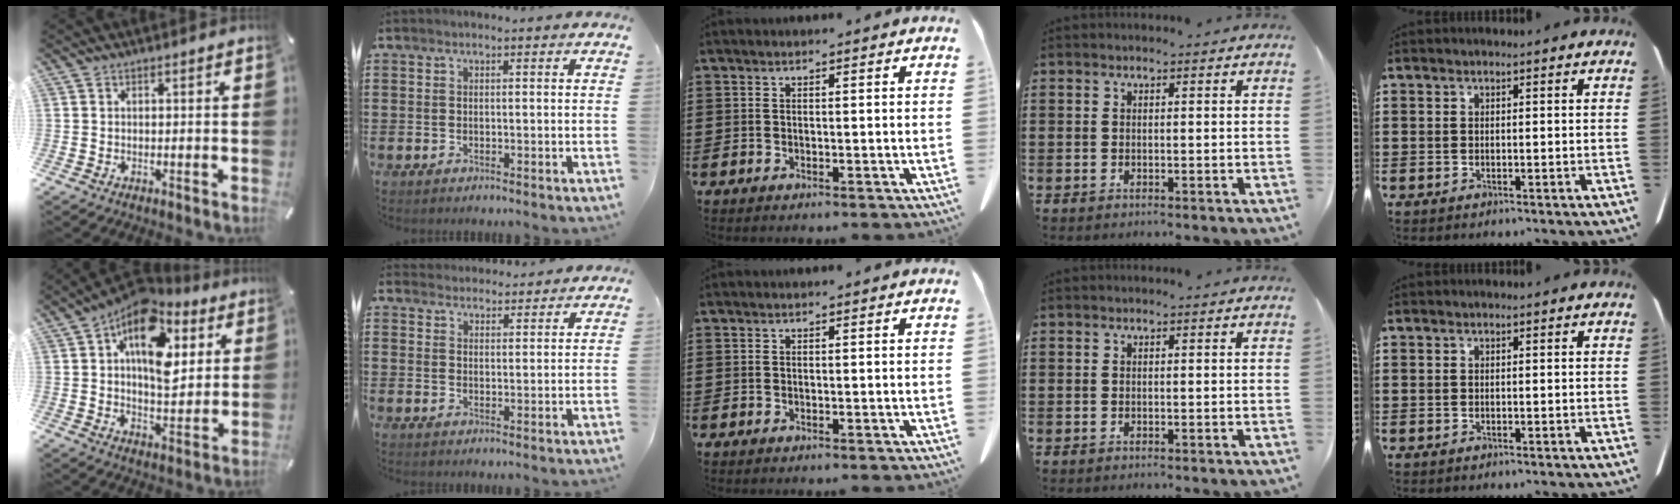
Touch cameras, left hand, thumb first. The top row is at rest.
{"thumb": {"total": 17.5, "force": [7.4, 10.1, 12.2], "torque": [-0.184, -0.032, 0.130]}, "index": {"total": 3.1, "force": [3.1, 0.4, -0.4], "torque": [-0.003, -0.012, 0.059]}}